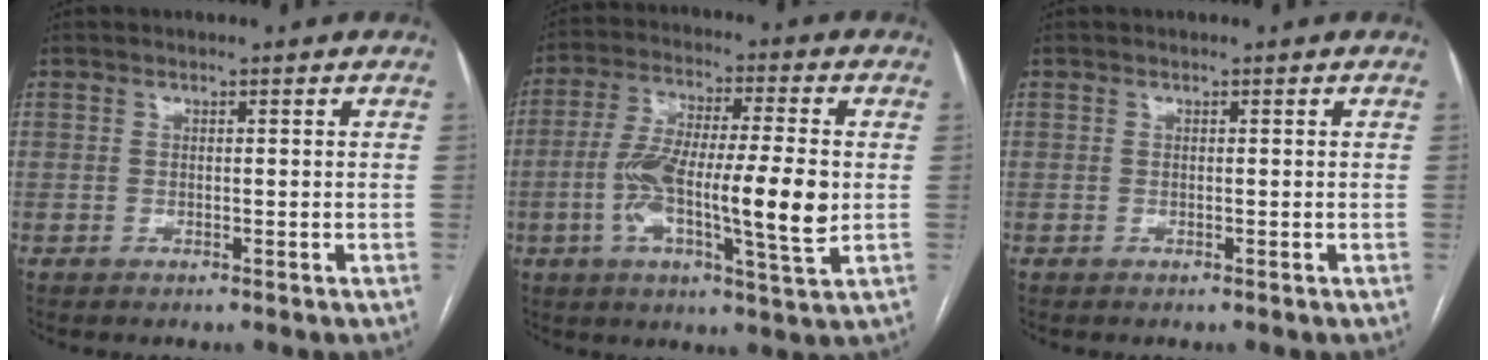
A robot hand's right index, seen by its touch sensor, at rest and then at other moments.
{"total": 15.6, "force": [-1.8, 2.3, 15.3], "torque": [-0.278, 0.002, -0.034]}
{"total": 0.0}